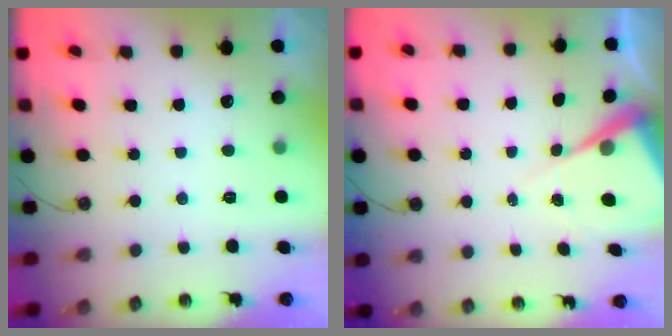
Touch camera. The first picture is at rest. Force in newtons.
{"total": 6.9, "press": 6.9, "slide": 0.6}